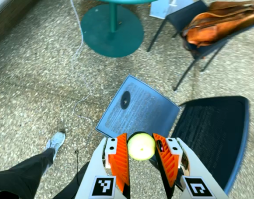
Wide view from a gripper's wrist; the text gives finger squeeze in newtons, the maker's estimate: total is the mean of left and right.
{"total": 9.3, "left": 9.4, "right": 9.2}